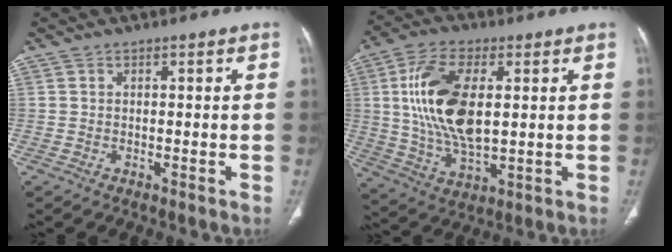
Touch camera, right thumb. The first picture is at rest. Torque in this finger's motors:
{"motor_torque": [2.44, 2.57, 1.69, -0.02, 0.24]}